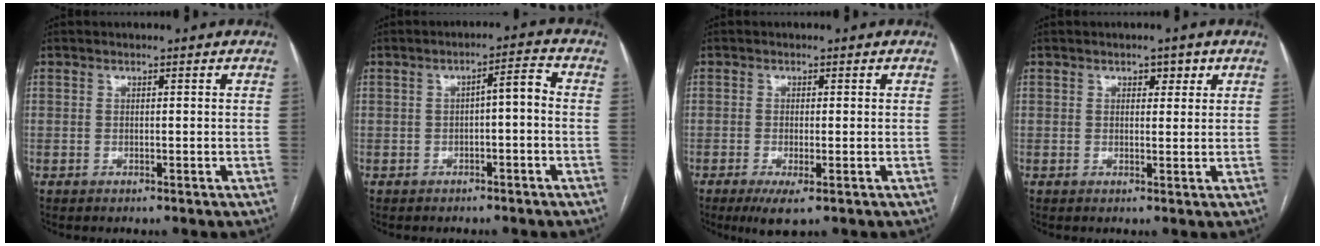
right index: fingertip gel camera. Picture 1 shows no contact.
{"total": 3.5, "force": [-0.7, 0.7, 3.4], "torque": [-0.049, 0.018, -0.009]}
{"total": 3.9, "force": [-2.3, 0.6, 3.1], "torque": [-0.049, -0.010, -0.033]}
{"total": 1.7, "force": [1.0, 1.0, 1.0], "torque": [-0.010, 0.004, 0.013]}